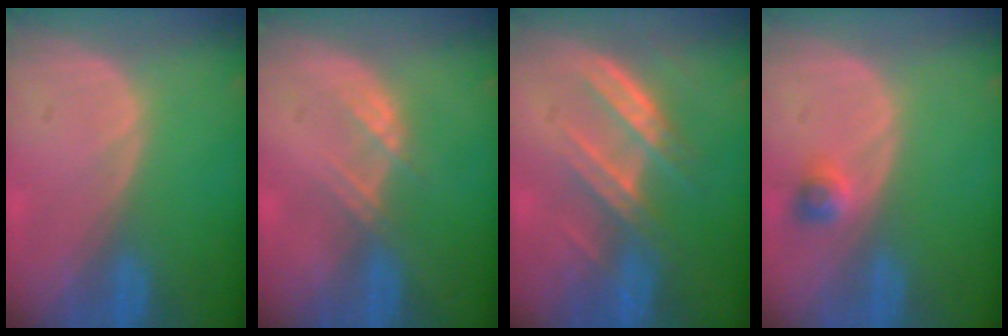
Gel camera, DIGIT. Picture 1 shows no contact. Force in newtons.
{"total": 2.3, "press": 2.3, "slide": 0.2}
{"total": 7.2, "press": 6.7, "slide": 2.6}
{"total": 2.3, "press": 2.0, "slide": 1.1}